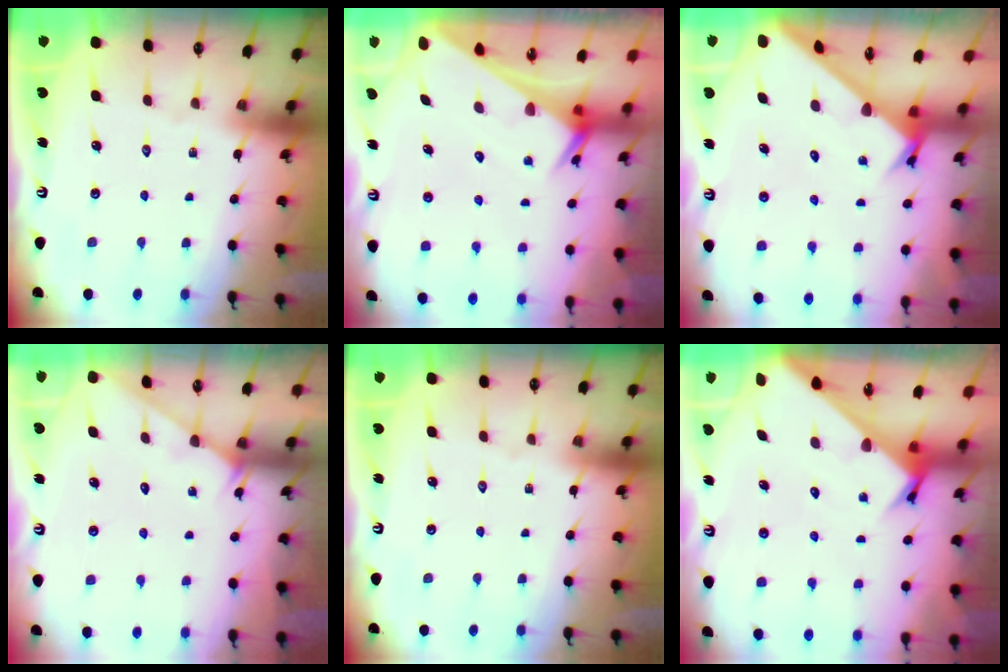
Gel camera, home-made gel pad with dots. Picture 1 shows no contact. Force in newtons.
{"total": 2.6, "press": 2.6, "slide": 0.1}
{"total": 2.6, "press": 2.5, "slide": 0.3}
{"total": 2.7, "press": 2.7, "slide": 0.2}
{"total": 0.0}
{"total": 2.8, "press": 2.8, "slide": 0.1}